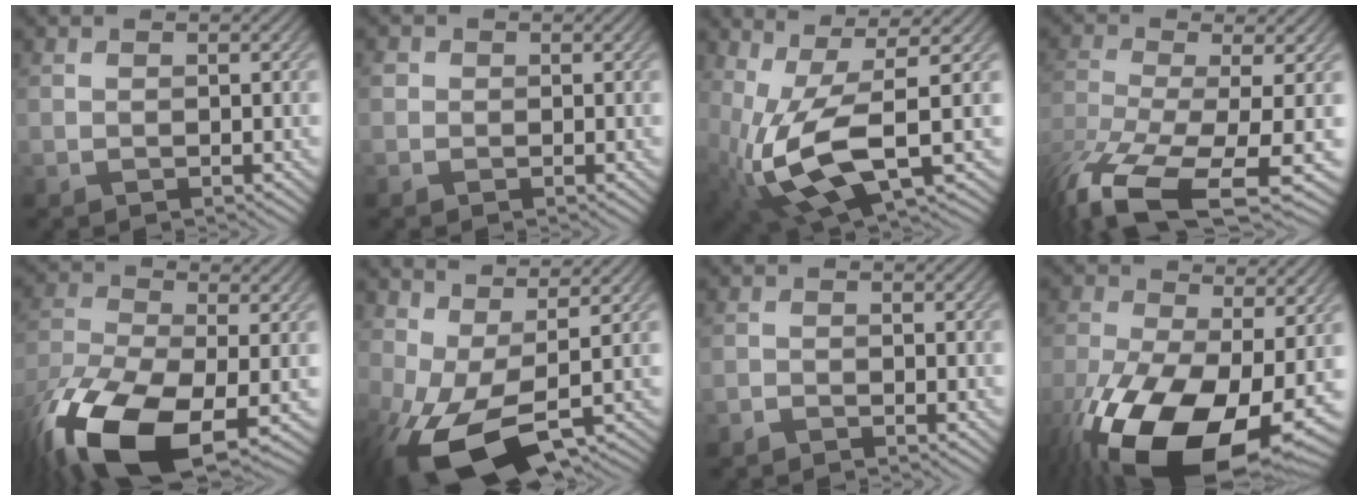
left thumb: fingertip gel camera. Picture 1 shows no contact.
{"total": 1.3, "force": [-0.2, 1.3, 0.3], "torque": [-0.003, -0.004, -0.009]}
{"total": 11.5, "force": [-1.4, 4.5, 10.5], "torque": [-0.235, -0.015, -0.023]}
{"total": 13.9, "force": [-7.8, 4.1, 10.7], "torque": [-0.254, -0.037, -0.117]}
{"total": 16.0, "force": [-7.6, 7.5, 11.9], "torque": [-0.283, -0.048, -0.137]}
{"total": 12.3, "force": [-2.2, 5.8, 10.6], "torque": [-0.240, -0.026, -0.032]}
{"total": 1.3, "force": [-1.2, 0.2, 0.3], "torque": [-0.007, -0.004, -0.029]}
{"total": 19.6, "force": [-6.8, 10.2, 15.3], "torque": [-0.313, -0.055, -0.095]}